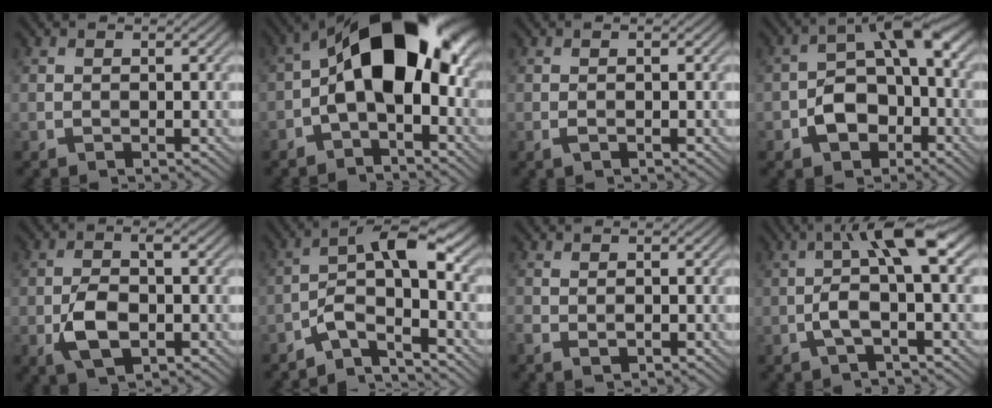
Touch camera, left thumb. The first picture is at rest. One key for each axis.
{"total": 15.5, "fx": 0.3, "fy": 8.3, "fz": 13.1, "tx": -0.197, "ty": 0.028, "tz": -0.014}
{"total": 0.9, "fx": -0.3, "fy": 0.2, "fz": 0.8, "tx": -0.018, "ty": -0.001, "tz": -0.006}
{"total": 8.0, "fx": -2.7, "fy": 5.1, "fz": 5.5, "tx": -0.087, "ty": 0.002, "tz": -0.058}
{"total": 5.7, "fx": -1.6, "fy": 2.9, "fz": 4.6, "tx": -0.100, "ty": -0.003, "tz": -0.031}
{"total": 7.1, "fx": -3.0, "fy": 1.9, "fz": 6.1, "tx": -0.104, "ty": 0.014, "tz": -0.069}
{"total": 1.6, "fx": -0.6, "fy": 0.7, "fz": 1.3, "tx": -0.031, "ty": -0.004, "tz": -0.012}
{"total": 7.1, "fx": -0.2, "fy": 1.7, "fz": 6.9, "tx": -0.128, "ty": 0.023, "tz": -0.016}